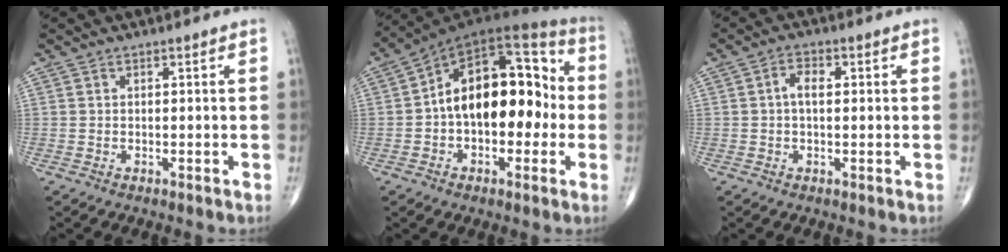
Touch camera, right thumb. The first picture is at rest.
{"total": 20.3, "force": [-0.5, 11.9, 16.5], "torque": [-0.228, 0.053, -0.016]}
{"total": 3.6, "force": [0.5, 2.0, 3.0], "torque": [-0.054, 0.010, 0.006]}